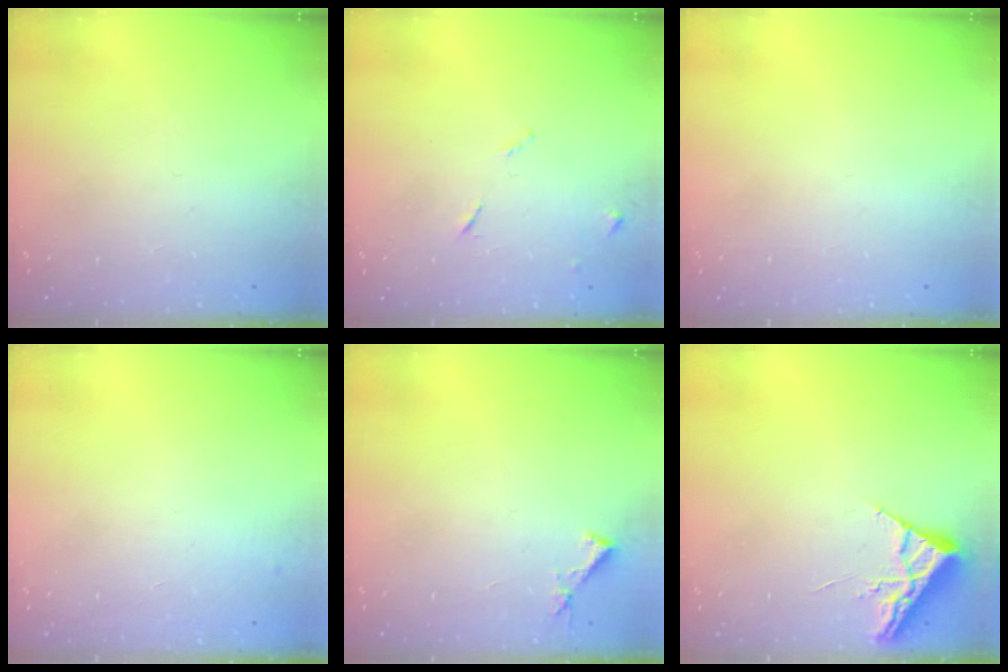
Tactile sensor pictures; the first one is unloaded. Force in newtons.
{"total": 6.3, "press": 6.3, "slide": 0.6}
{"total": 0.0}
{"total": 3.2, "press": 3.2, "slide": 0.4}
{"total": 3.8, "press": 3.8, "slide": 0.3}
{"total": 3.9, "press": 3.9, "slide": 0.5}